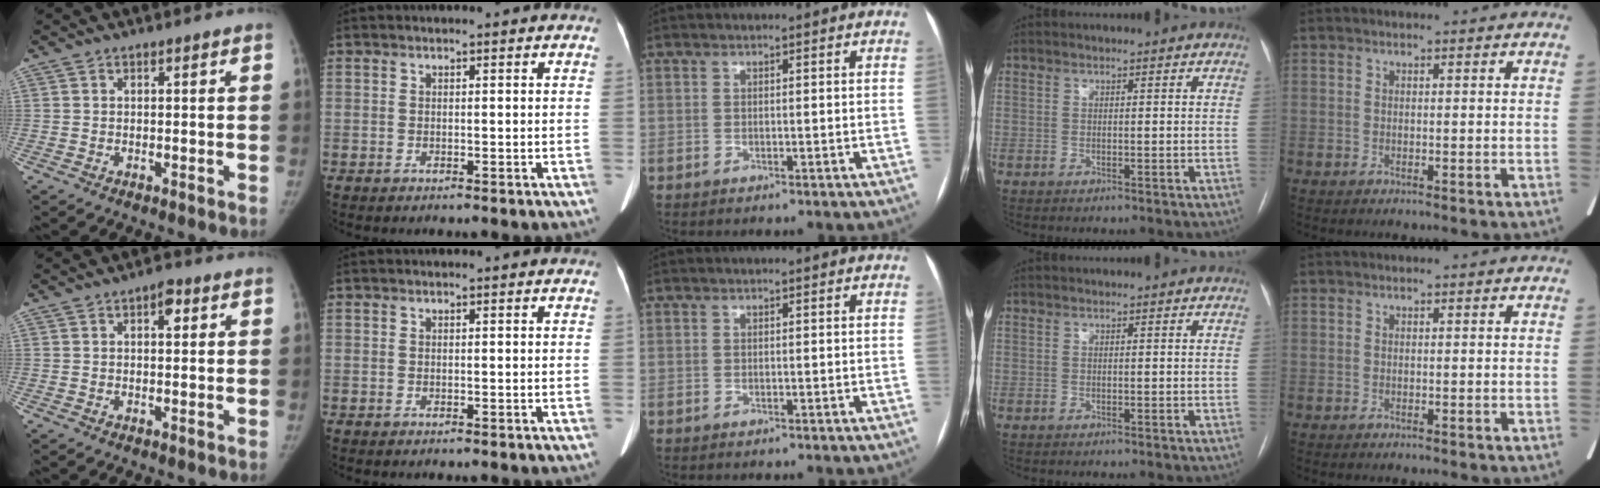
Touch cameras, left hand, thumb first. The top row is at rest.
{"thumb": {"total": 3.0, "force": [1.1, 1.5, 2.3], "torque": [-0.023, 0.001, 0.011]}}